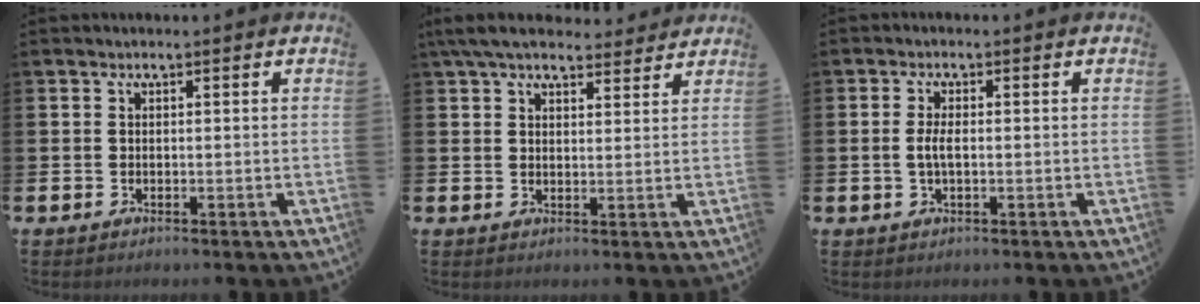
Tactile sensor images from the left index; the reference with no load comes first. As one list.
[{"total": 6.0, "force": [5.4, 1.7, 2.1], "torque": [-0.049, -0.015, 0.099]}, {"total": 2.2, "force": [-0.1, 0.8, 2.1], "torque": [-0.038, -0.005, -0.008]}]